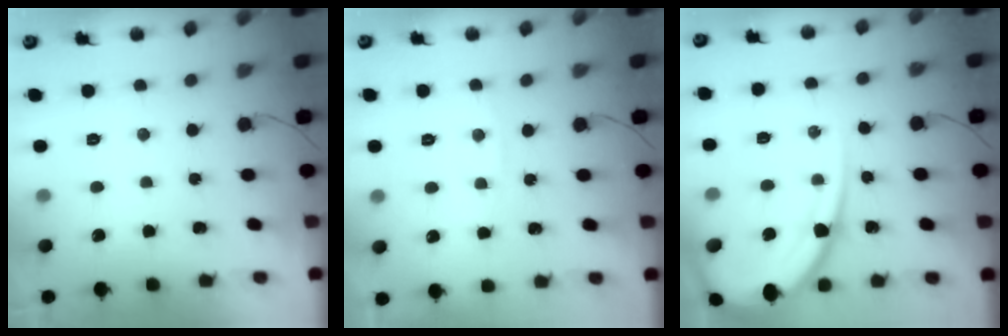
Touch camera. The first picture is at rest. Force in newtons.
{"total": 3.6, "press": 3.6, "slide": 0.5}
{"total": 14.1, "press": 14.0, "slide": 1.5}